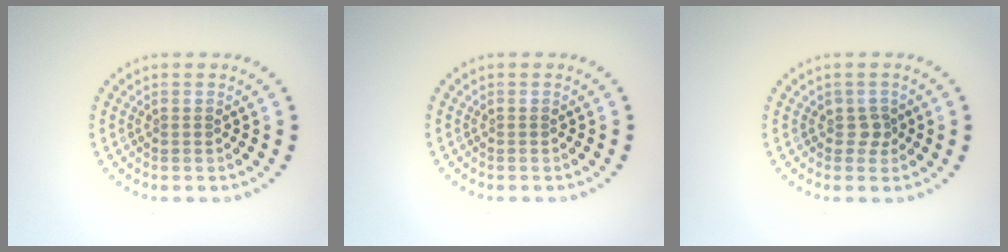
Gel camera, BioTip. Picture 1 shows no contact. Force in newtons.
{"total": 0.0}
{"total": 1.2, "press": 1.0, "slide": 0.6}